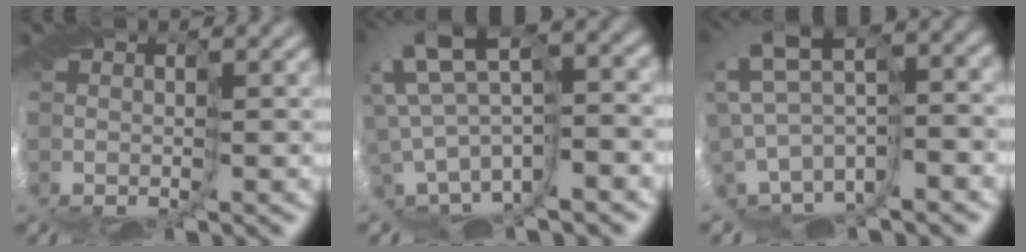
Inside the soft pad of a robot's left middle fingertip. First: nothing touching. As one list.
[{"total": 5.6, "force": [2.1, 1.5, 4.9], "torque": [-0.111, 0.023, 0.037]}, {"total": 4.4, "force": [0.2, 2.1, 3.9], "torque": [-0.098, 0.024, 0.010]}]